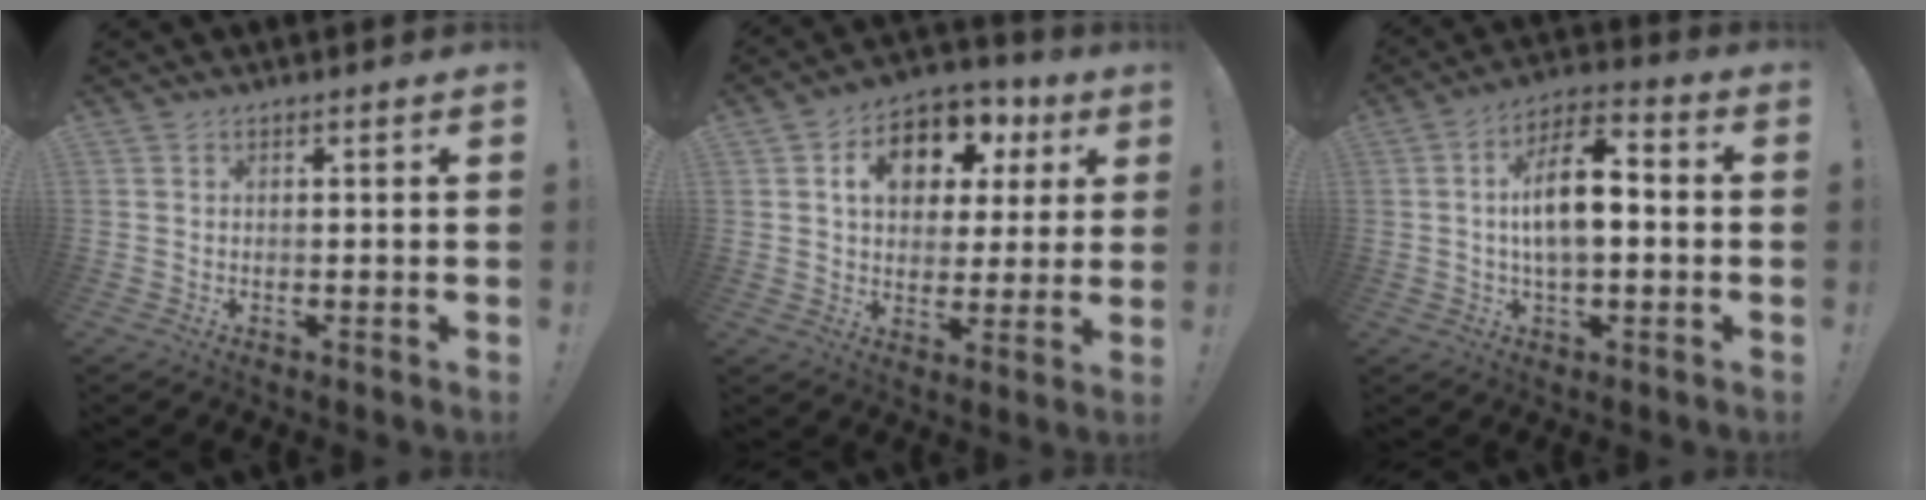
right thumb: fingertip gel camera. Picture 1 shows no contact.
{"total": 13.4, "force": [5.4, 9.7, 7.5], "torque": [-0.109, -0.021, 0.098]}
{"total": 12.4, "force": [-0.2, 6.0, 10.9], "torque": [-0.174, 0.008, -0.005]}